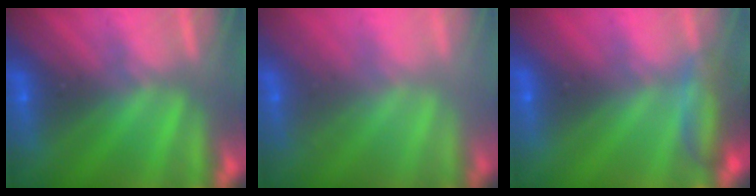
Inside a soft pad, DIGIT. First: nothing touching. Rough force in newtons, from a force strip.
{"total": 2.2}
{"total": 2.5}